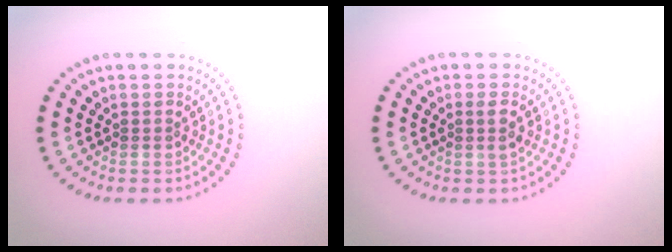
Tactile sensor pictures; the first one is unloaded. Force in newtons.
{"total": 1.3, "press": 1.2, "slide": 0.6}